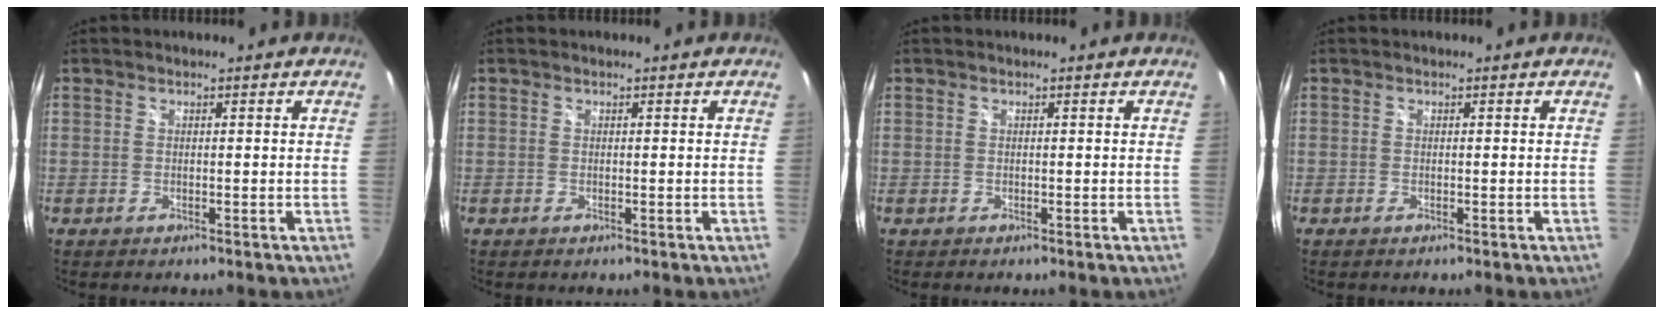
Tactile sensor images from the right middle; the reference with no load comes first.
{"total": 0.0}
{"total": 0.0}
{"total": 0.0}